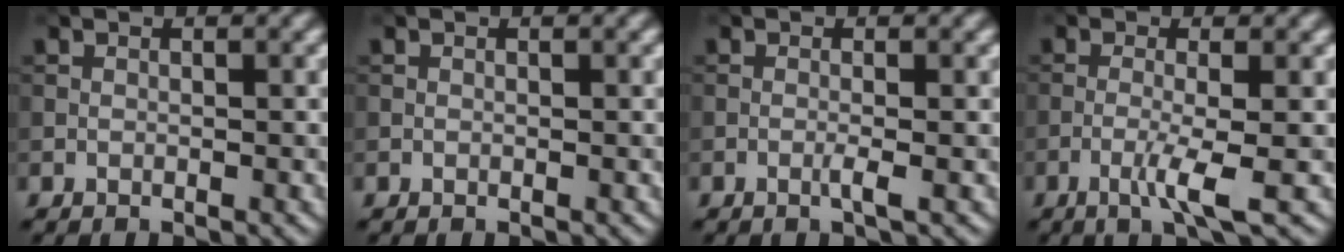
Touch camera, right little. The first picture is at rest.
{"total": 0.0}
{"total": 1.1, "force": [-0.3, 0.1, 1.1], "torque": [-0.022, -0.001, -0.010]}
{"total": 3.2, "force": [-1.2, 0.2, 3.0], "torque": [-0.056, 0.004, -0.032]}